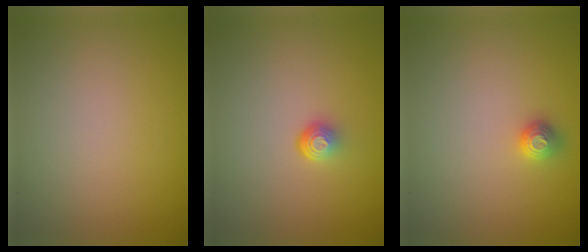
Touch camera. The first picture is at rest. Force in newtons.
{"total": 1.9, "press": 1.1, "slide": 1.5}
{"total": 1.1, "press": 1.1, "slide": 0.2}